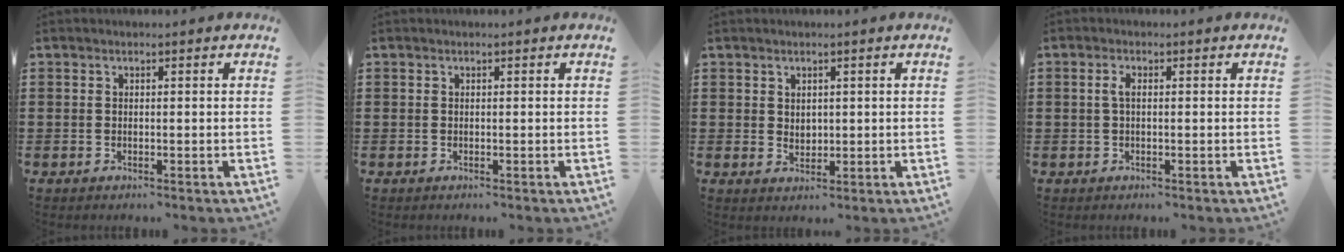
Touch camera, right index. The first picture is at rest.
{"total": 0.0}
{"total": 1.6, "force": [1.0, 1.2, 0.3], "torque": [-0.009, 0.007, 0.019]}
{"total": 1.8, "force": [0.0, 0.6, 1.7], "torque": [-0.039, 0.000, -0.004]}